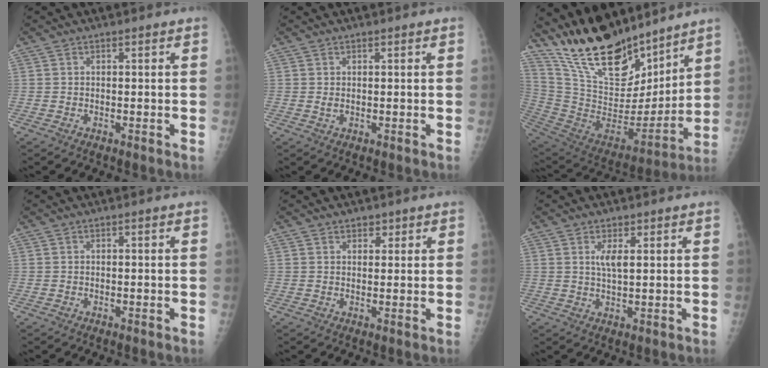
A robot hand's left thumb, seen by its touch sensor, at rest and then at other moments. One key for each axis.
{"total": 1.4, "fx": 0.7, "fy": 0.7, "fz": 0.9, "tx": -0.013, "ty": -0.005, "tz": 0.015}
{"total": 25.0, "fx": 20.4, "fy": 9.1, "fz": 11.4, "tx": -0.173, "ty": -0.101, "tz": 0.362}
{"total": 0.0}
{"total": 2.0, "fx": 1.4, "fy": 1.3, "fz": 0.6, "tx": 0.010, "ty": -0.007, "tz": 0.017}
{"total": 3.3, "fx": 1.4, "fy": 1.3, "fz": 2.7, "tx": -0.044, "ty": -0.008, "tz": 0.025}